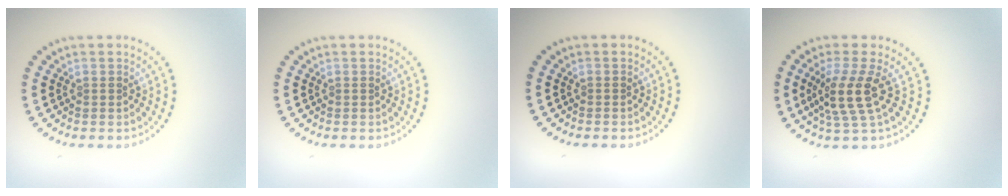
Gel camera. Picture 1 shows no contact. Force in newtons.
{"total": 0.0}
{"total": 0.0}
{"total": 3.8, "press": 2.9, "slide": 2.5}